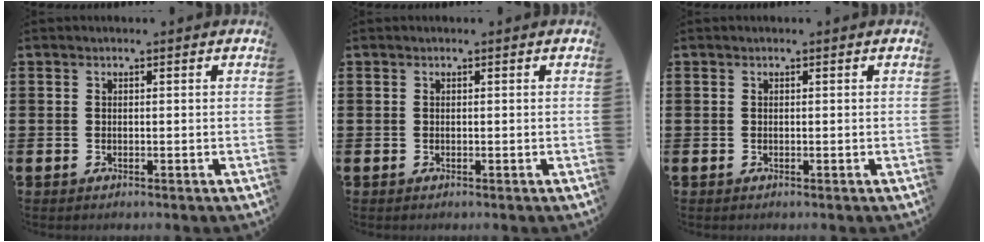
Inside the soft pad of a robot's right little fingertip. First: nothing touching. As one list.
[{"total": 0.0}, {"total": 0.0}]